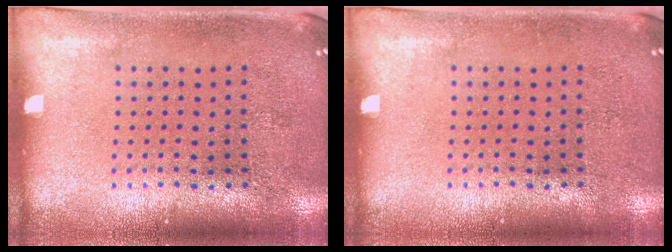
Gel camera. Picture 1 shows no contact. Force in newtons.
{"total": 0.0}